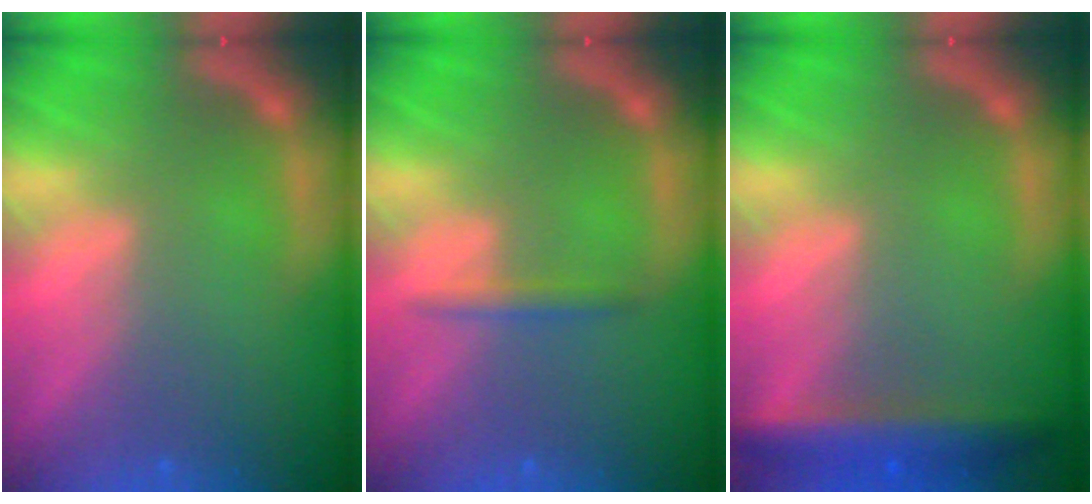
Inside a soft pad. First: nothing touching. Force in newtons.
{"total": 1.4}
{"total": 4.5}